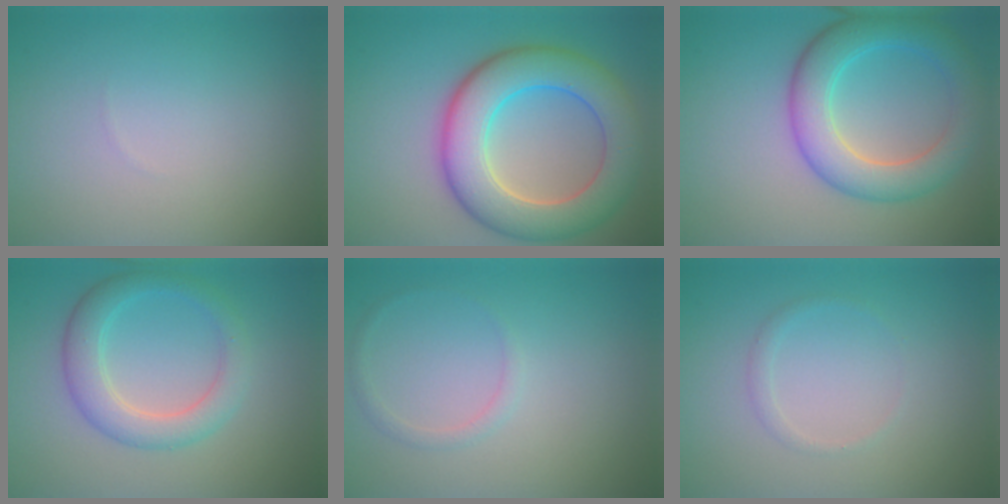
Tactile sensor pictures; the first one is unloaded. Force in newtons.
{"total": 9.2, "press": 9.1, "slide": 0.4}
{"total": 6.3, "press": 6.3, "slide": 0.3}
{"total": 4.0, "press": 4.0, "slide": 0.1}
{"total": 0.9, "press": 0.9, "slide": 0.1}
{"total": 0.9, "press": 0.9, "slide": 0.0}